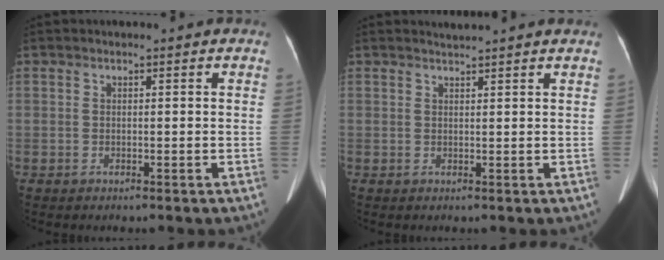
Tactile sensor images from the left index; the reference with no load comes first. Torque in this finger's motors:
{"motor_torque": [-0.02, -0.11, -0.04, 0.01]}